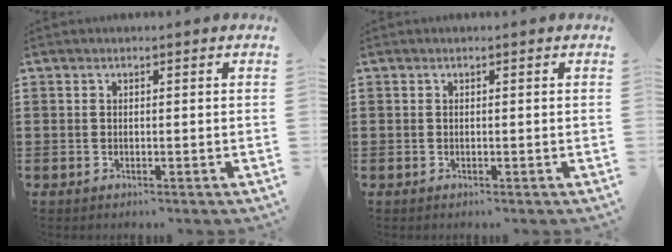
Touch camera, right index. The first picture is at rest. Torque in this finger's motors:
{"motor_torque": [0.00, 0.00, 0.00, 0.00]}